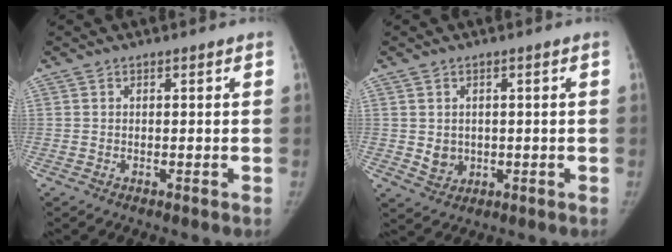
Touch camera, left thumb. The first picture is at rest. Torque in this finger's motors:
{"motor_torque": [0.39, 0.32, 0.29, -0.16, 0.05]}